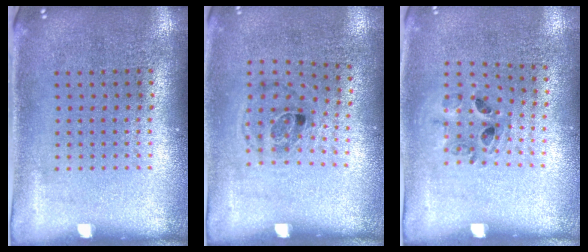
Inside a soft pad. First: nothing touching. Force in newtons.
{"total": 1.1, "press": 0.7, "slide": 0.9}
{"total": 0.9, "press": 0.8, "slide": 0.2}